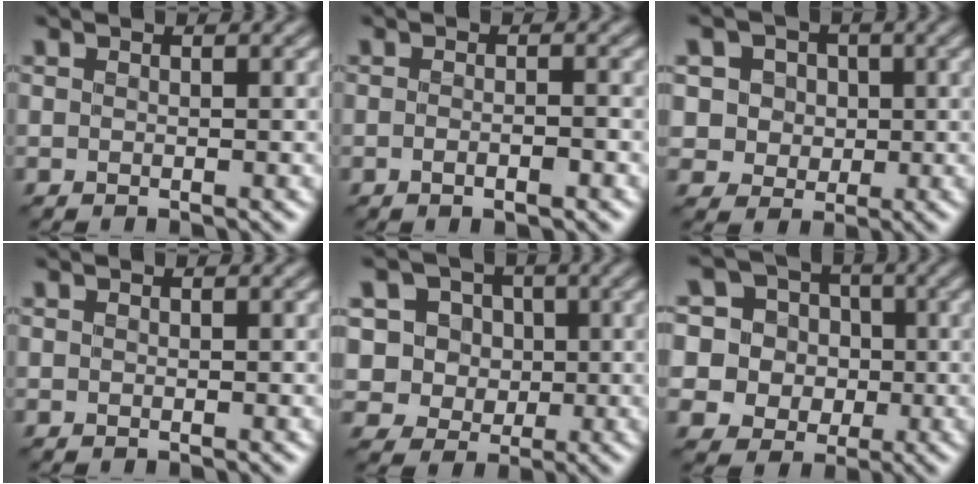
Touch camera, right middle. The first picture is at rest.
{"total": 1.9, "force": [-0.8, 0.5, 1.6], "torque": [-0.014, 0.002, -0.017]}
{"total": 5.5, "force": [1.9, 4.8, 2.1], "torque": [-0.030, 0.016, 0.021]}
{"total": 0.0}
{"total": 6.9, "force": [2.4, 5.9, 2.6], "torque": [-0.038, 0.014, 0.020]}
{"total": 8.9, "force": [1.3, 8.5, 2.2], "torque": [-0.079, 0.034, 0.017]}